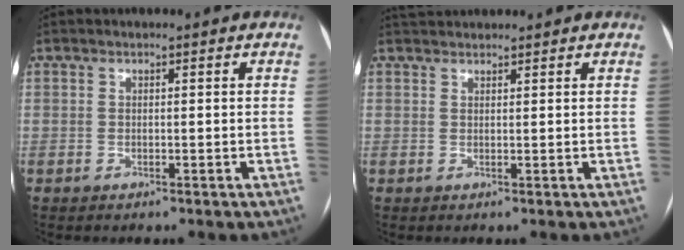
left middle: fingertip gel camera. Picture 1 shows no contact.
{"total": 3.1, "force": [3.0, 0.5, 0.5], "torque": [-0.008, 0.034, 0.054]}